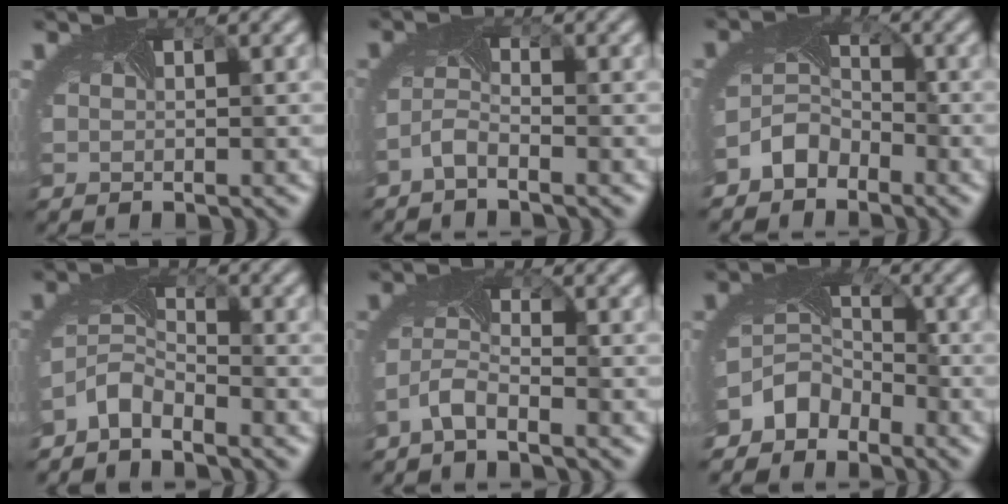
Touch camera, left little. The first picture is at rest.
{"total": 1.7, "force": [-1.6, 0.1, 0.7], "torque": [-0.027, -0.003, -0.039]}
{"total": 3.3, "force": [-2.4, 2.0, 0.9], "torque": [-0.023, 0.000, -0.055]}
{"total": 3.2, "force": [-2.9, 1.0, 0.9], "torque": [-0.033, -0.006, -0.066]}
{"total": 2.4, "force": [-2.1, 0.3, 1.2], "torque": [-0.039, -0.004, -0.049]}
{"total": 4.4, "force": [-3.4, 2.5, 1.0], "torque": [-0.015, -0.009, -0.074]}